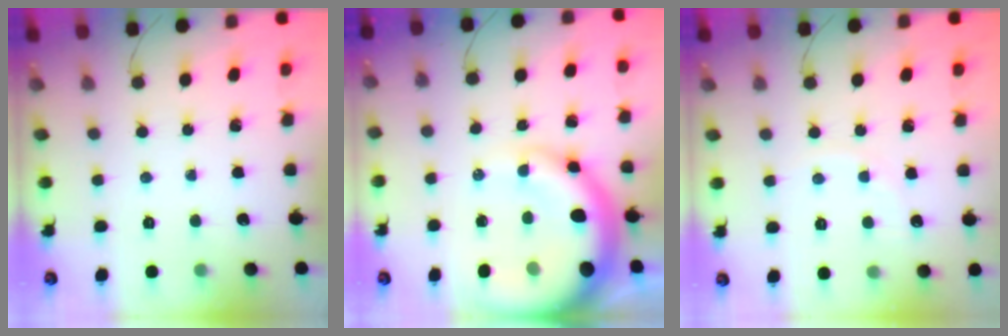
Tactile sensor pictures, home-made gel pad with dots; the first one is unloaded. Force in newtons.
{"total": 18.1, "press": 17.7, "slide": 4.1}
{"total": 4.6, "press": 4.4, "slide": 1.5}